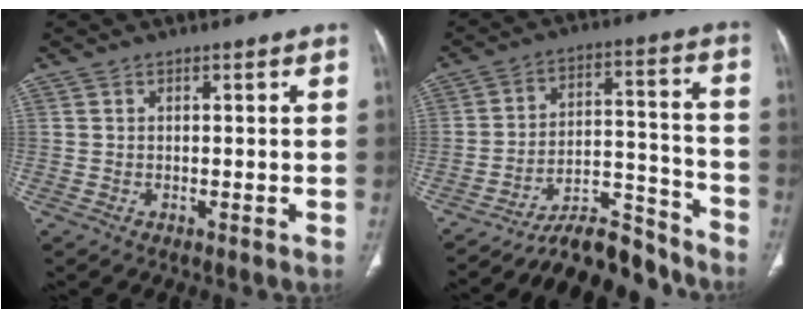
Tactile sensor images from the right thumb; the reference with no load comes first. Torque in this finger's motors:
{"motor_torque": [4.40, 0.61, 0.46, -1.71, 0.04]}